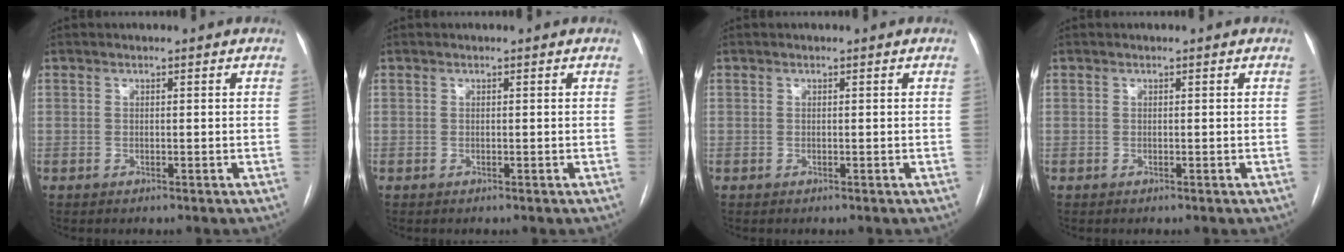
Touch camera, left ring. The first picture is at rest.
{"total": 0.0}
{"total": 0.0}
{"total": 0.0}